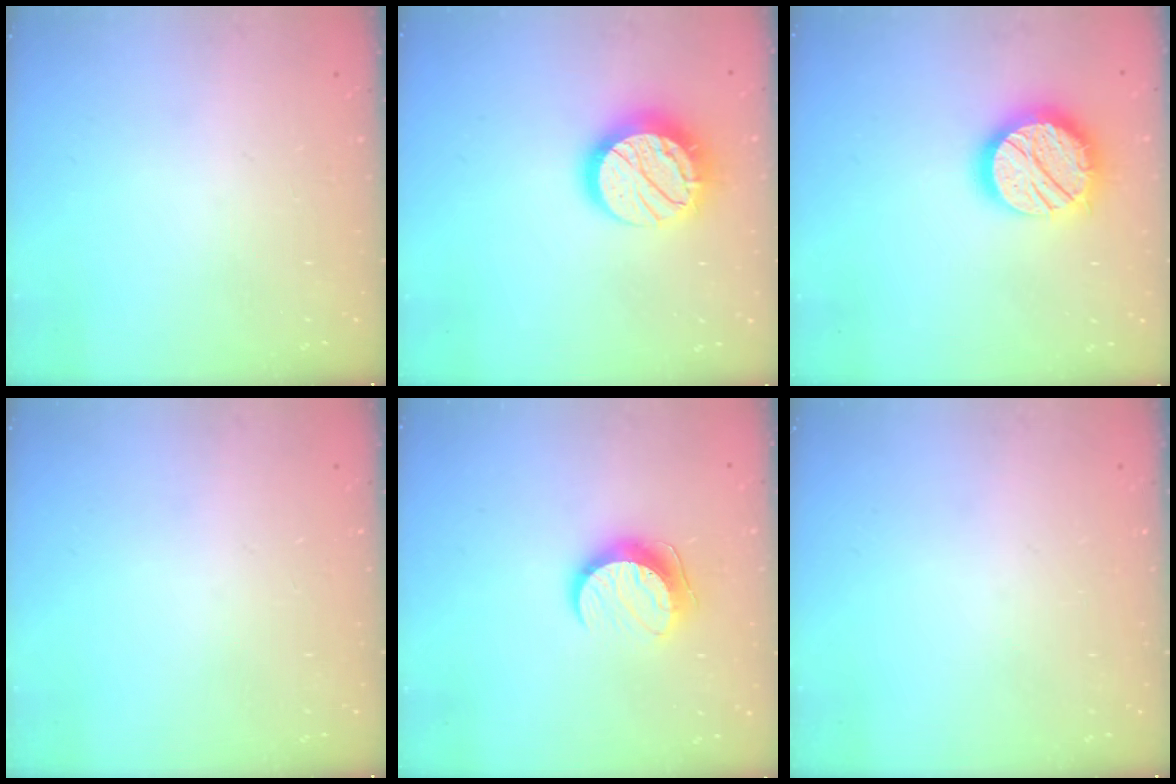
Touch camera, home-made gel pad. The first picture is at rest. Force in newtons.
{"total": 15.7, "press": 15.7, "slide": 0.9}
{"total": 18.2, "press": 18.2, "slide": 1.1}
{"total": 0.0}
{"total": 9.6, "press": 9.6, "slide": 0.6}
{"total": 0.0}